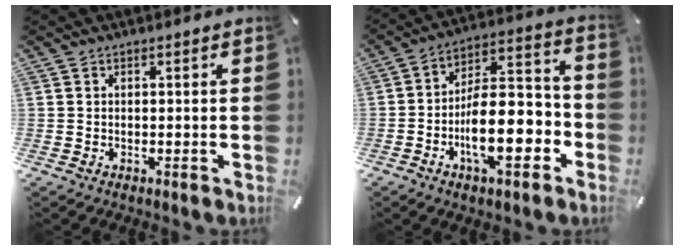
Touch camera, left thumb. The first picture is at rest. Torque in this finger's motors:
{"motor_torque": [-0.43, 2.01, 1.87, 0.89, 0.21]}